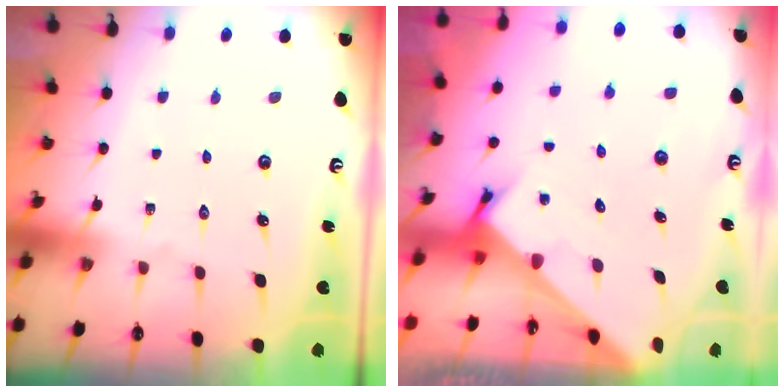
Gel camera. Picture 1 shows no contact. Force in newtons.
{"total": 2.4, "press": 2.4, "slide": 0.2}